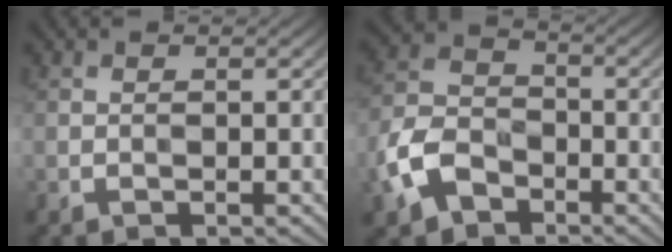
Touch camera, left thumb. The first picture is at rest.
{"total": 7.9, "force": [-4.0, 5.3, 4.3], "torque": [-0.105, -0.004, -0.094]}